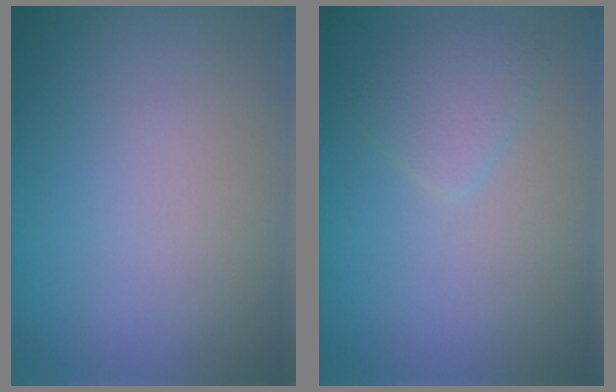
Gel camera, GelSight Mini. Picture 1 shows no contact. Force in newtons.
{"total": 1.9, "press": 1.9, "slide": 0.1}